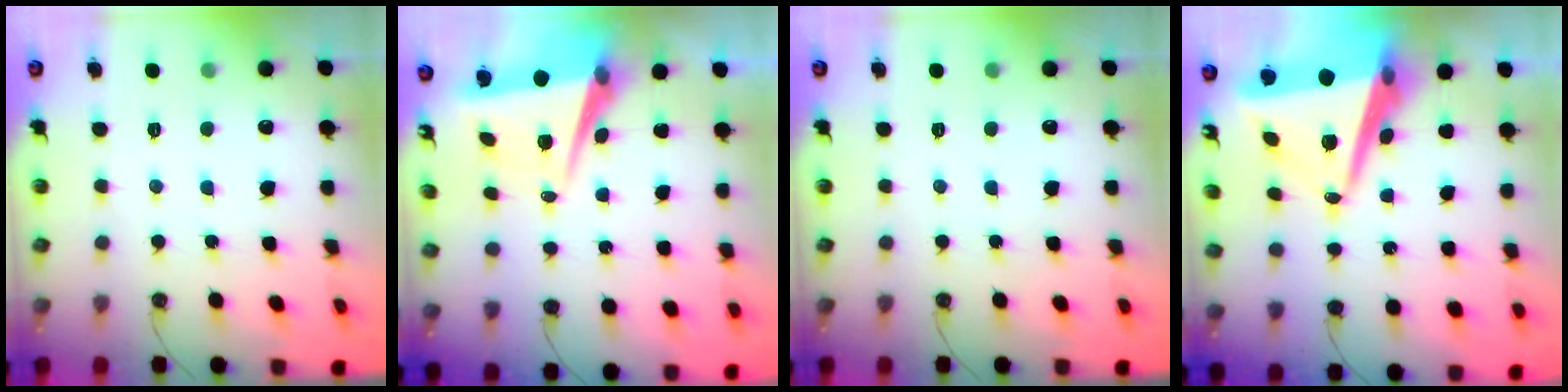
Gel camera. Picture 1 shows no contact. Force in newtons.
{"total": 8.0, "press": 7.6, "slide": 2.5}
{"total": 0.0}
{"total": 14.8, "press": 14.5, "slide": 3.0}